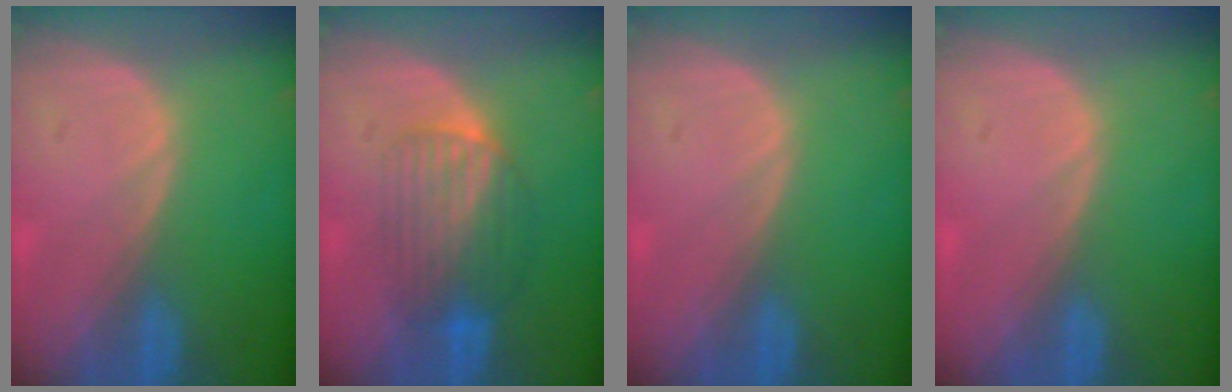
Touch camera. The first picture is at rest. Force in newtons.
{"total": 6.4, "press": 6.3, "slide": 1.1}
{"total": 0.0}
{"total": 0.6, "press": 0.1, "slide": 0.6}